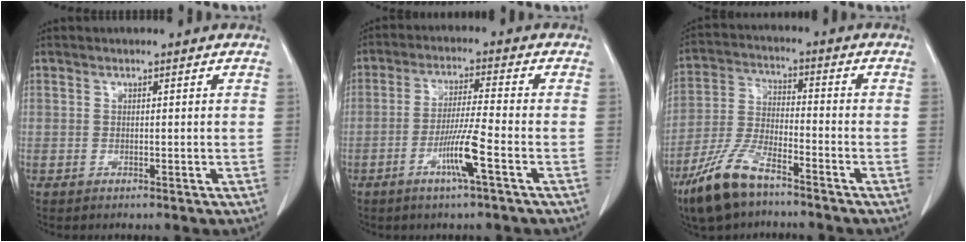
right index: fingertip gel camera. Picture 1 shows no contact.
{"total": 7.0, "force": [-3.0, -0.7, 6.3], "torque": [-0.123, -0.008, -0.059]}
{"total": 10.6, "force": [-7.6, 3.0, 6.7], "torque": [-0.150, -0.014, -0.148]}